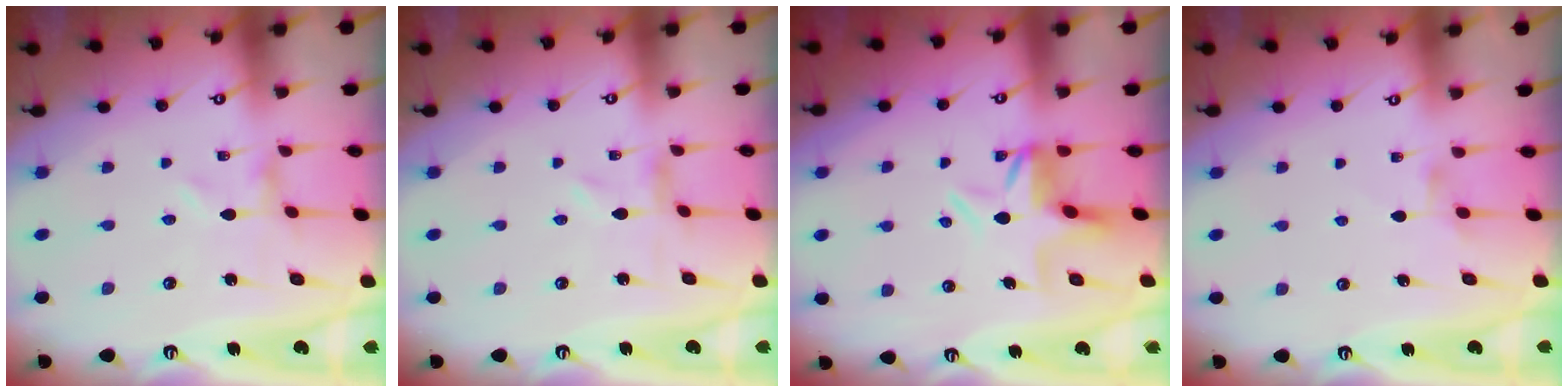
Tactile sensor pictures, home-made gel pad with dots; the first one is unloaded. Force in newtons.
{"total": 0.0}
{"total": 6.0, "press": 5.9, "slide": 0.9}
{"total": 3.6, "press": 3.6, "slide": 0.3}